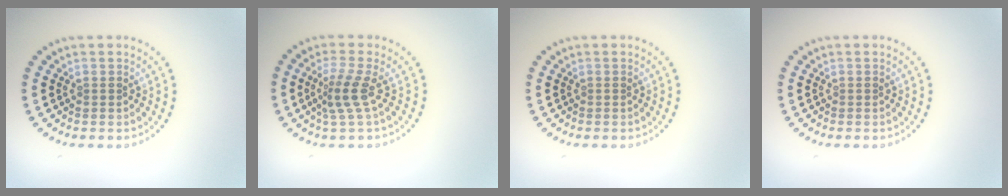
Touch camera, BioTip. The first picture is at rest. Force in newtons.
{"total": 2.7, "press": 1.9, "slide": 1.9}
{"total": 0.0}
{"total": 0.0}